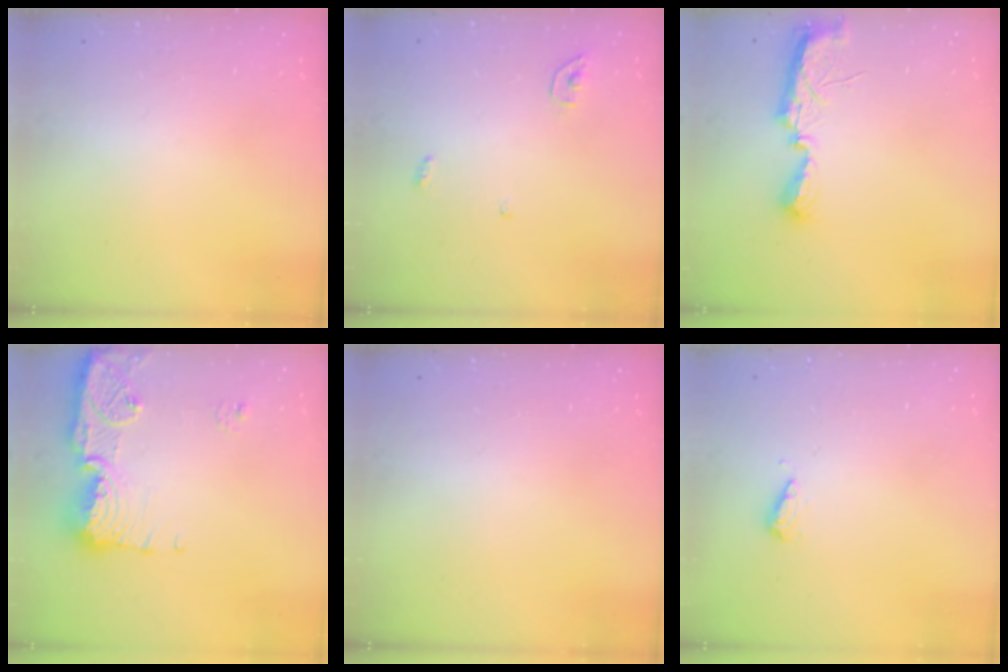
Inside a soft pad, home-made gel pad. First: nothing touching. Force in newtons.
{"total": 3.5, "press": 3.5, "slide": 0.3}
{"total": 7.5, "press": 7.5, "slide": 0.5}
{"total": 15.8, "press": 15.7, "slide": 1.4}
{"total": 0.0}
{"total": 5.2, "press": 5.2, "slide": 0.5}